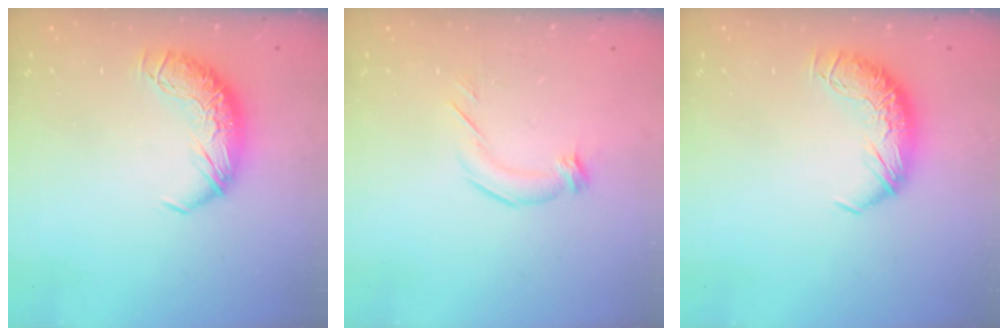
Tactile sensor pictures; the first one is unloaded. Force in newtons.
{"total": 3.0, "press": 2.6, "slide": 1.5}
{"total": 0.0}